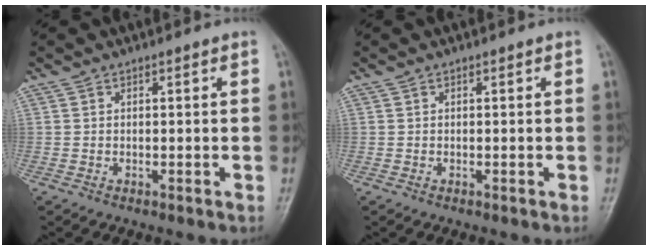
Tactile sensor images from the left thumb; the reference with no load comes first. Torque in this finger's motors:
{"motor_torque": [0.00, 0.01, -0.13, 0.02, 0.00]}